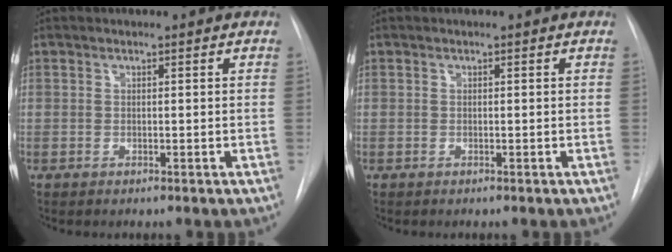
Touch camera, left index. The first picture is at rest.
{"total": 0.0}